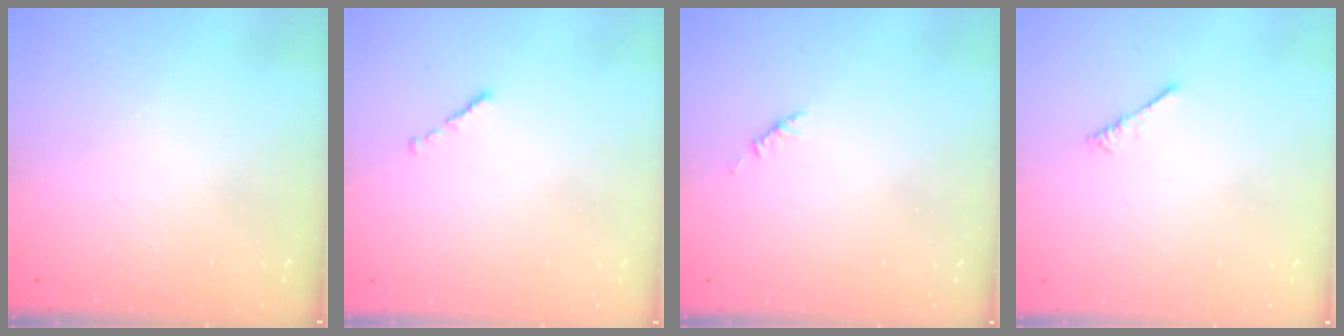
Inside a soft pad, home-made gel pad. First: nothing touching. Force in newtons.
{"total": 0.7, "press": 0.6, "slide": 0.4}
{"total": 1.9, "press": 1.8, "slide": 0.6}
{"total": 0.0}